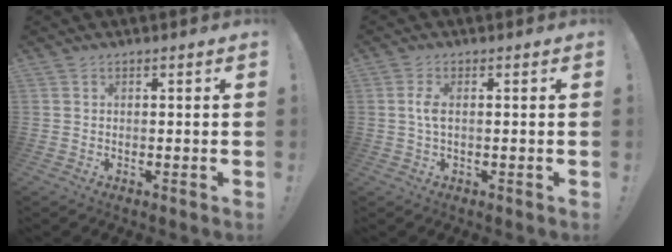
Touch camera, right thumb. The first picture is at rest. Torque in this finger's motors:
{"motor_torque": [0.17, 0.11, 0.68, -0.37, 0.21]}